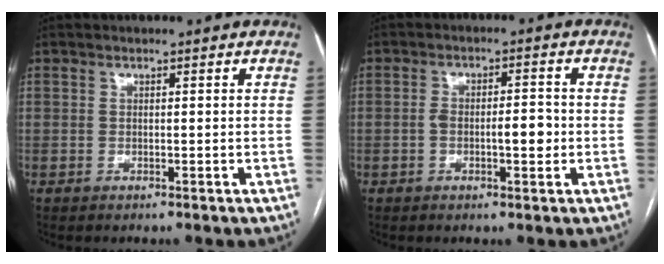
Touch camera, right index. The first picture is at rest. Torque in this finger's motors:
{"motor_torque": [0.84, -0.03, 0.24, 0.07]}